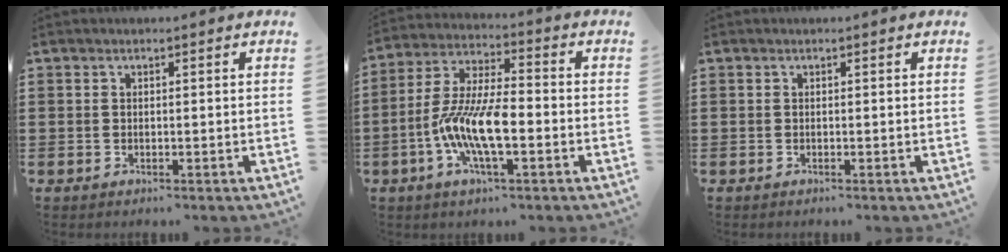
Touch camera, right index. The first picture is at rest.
{"total": 10.5, "force": [-3.1, 3.4, 9.4], "torque": [-0.211, -0.009, -0.065]}
{"total": 0.0}